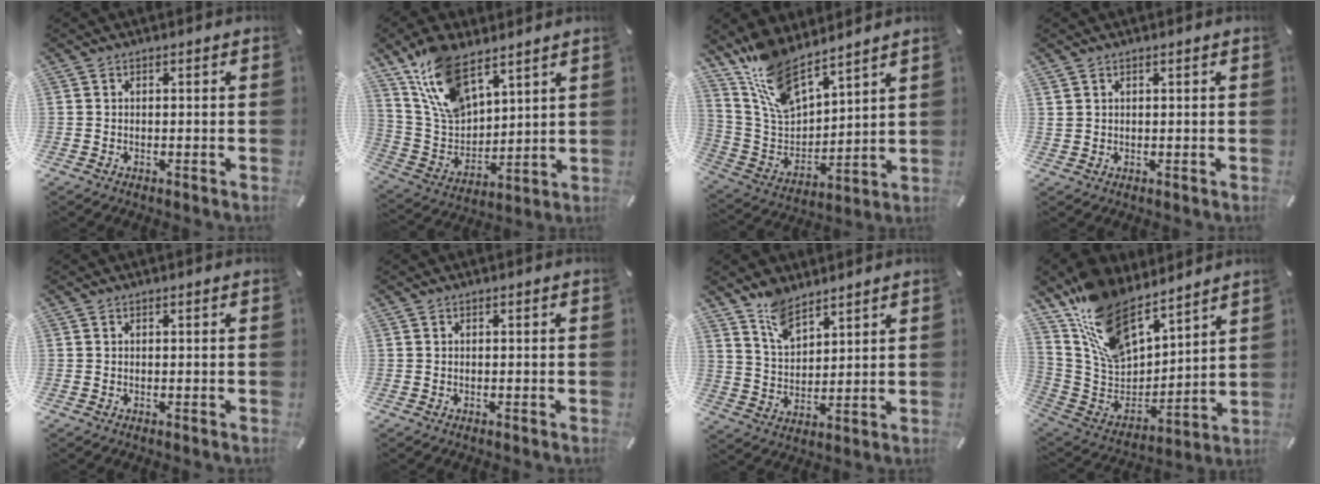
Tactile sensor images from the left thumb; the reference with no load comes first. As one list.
[{"total": 15.4, "force": [10.3, 8.1, 8.0], "torque": [-0.196, -0.043, 0.193]}, {"total": 13.2, "force": [11.3, 4.9, 4.9], "torque": [-0.142, -0.081, 0.209]}, {"total": 1.0, "force": [0.9, 0.5, 0.2], "torque": [-0.004, -0.002, 0.017]}, {"total": 0.0}, {"total": 0.0}, {"total": 7.5, "force": [6.2, 3.4, 2.6], "torque": [-0.063, -0.029, 0.118]}, {"total": 18.0, "force": [13.7, 9.4, 6.8], "torque": [-0.153, -0.104, 0.256]}]